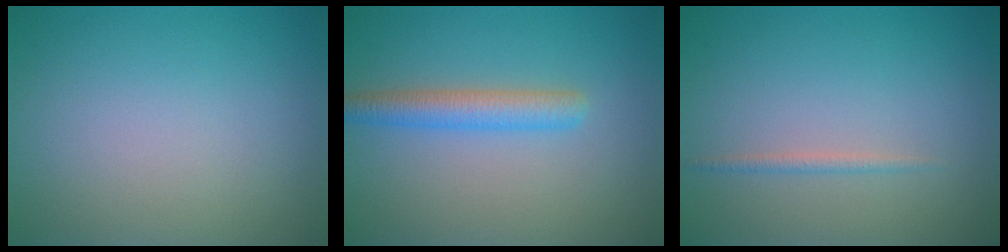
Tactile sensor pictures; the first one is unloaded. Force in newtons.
{"total": 3.0, "press": 3.0, "slide": 0.1}
{"total": 0.8, "press": 0.8, "slide": 0.0}